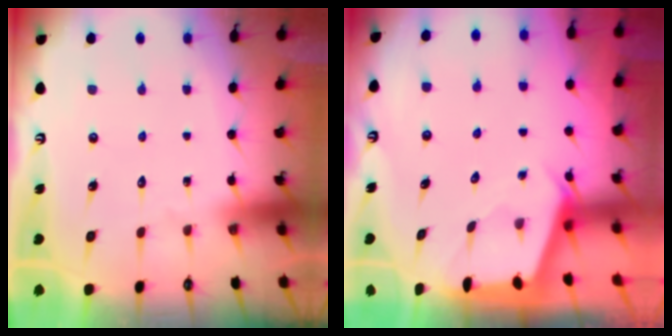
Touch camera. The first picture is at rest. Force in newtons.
{"total": 2.0, "press": 2.0, "slide": 0.3}